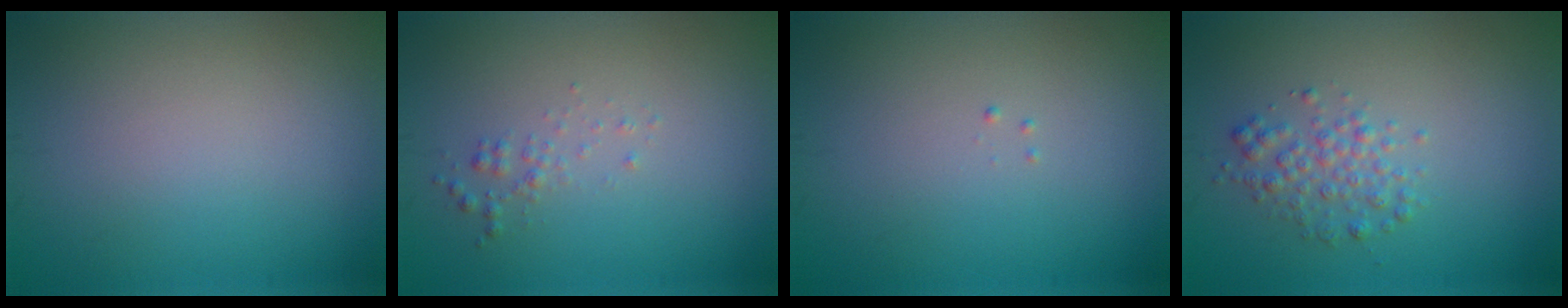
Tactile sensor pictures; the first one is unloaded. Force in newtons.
{"total": 0.9, "press": 0.9, "slide": 0.0}
{"total": 0.0}
{"total": 2.2, "press": 2.2, "slide": 0.0}